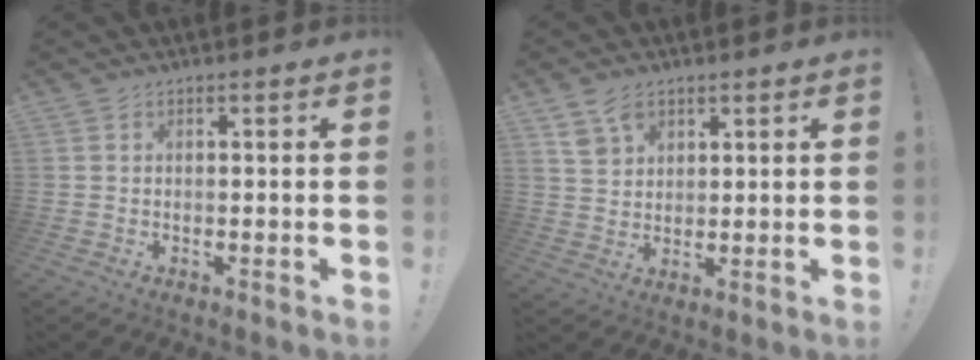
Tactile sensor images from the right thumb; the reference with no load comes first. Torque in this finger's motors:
{"motor_torque": [0.02, 0.50, 0.09, -0.04, 0.00]}